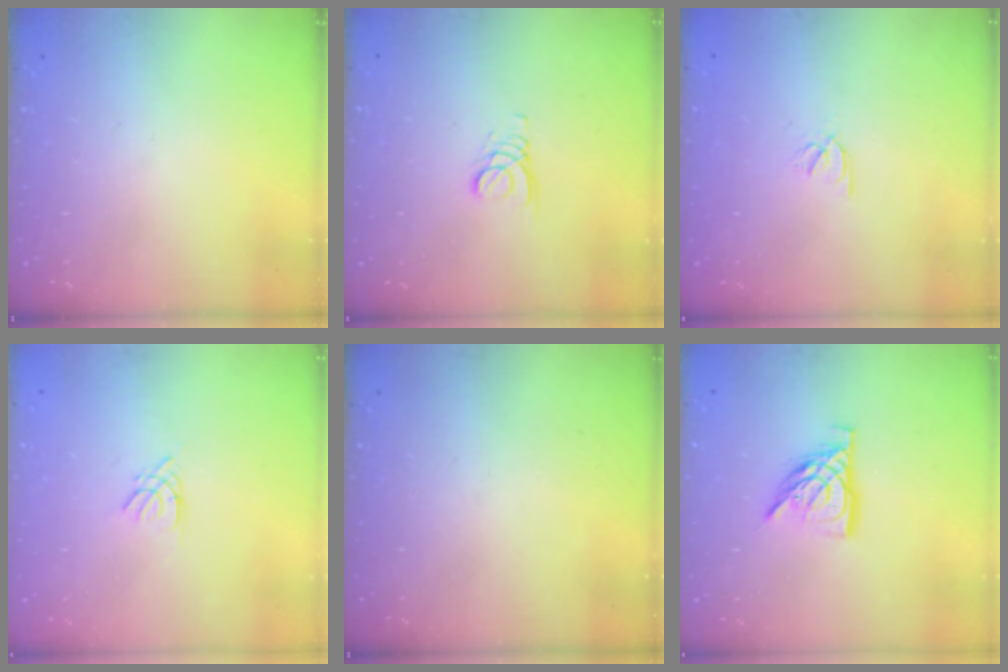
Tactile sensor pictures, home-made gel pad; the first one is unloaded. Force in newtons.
{"total": 2.4, "press": 2.4, "slide": 0.2}
{"total": 2.1, "press": 2.1, "slide": 0.1}
{"total": 1.3, "press": 1.3, "slide": 0.3}
{"total": 0.0}
{"total": 10.7, "press": 10.6, "slide": 1.0}